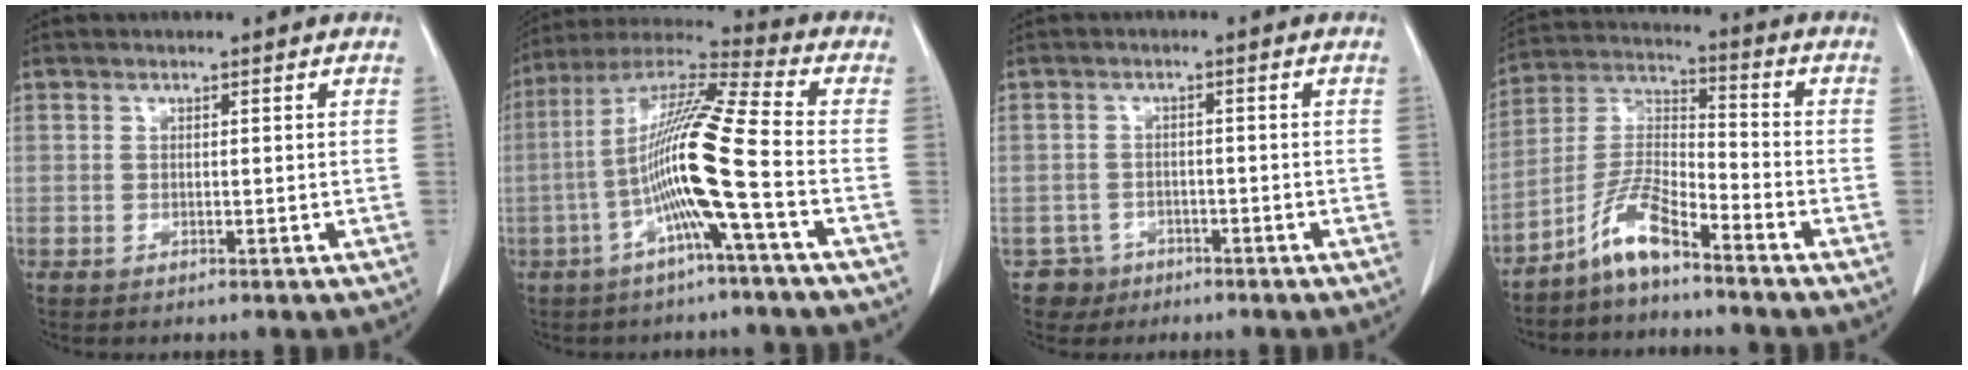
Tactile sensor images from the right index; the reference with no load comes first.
{"total": 13.9, "force": [-3.5, -1.3, 13.4], "torque": [-0.257, 0.010, -0.078]}
{"total": 3.4, "force": [-1.8, 2.7, -0.7], "torque": [0.013, 0.012, -0.031]}
{"total": 7.9, "force": [-6.0, 1.1, 5.0], "torque": [-0.115, 0.006, -0.121]}